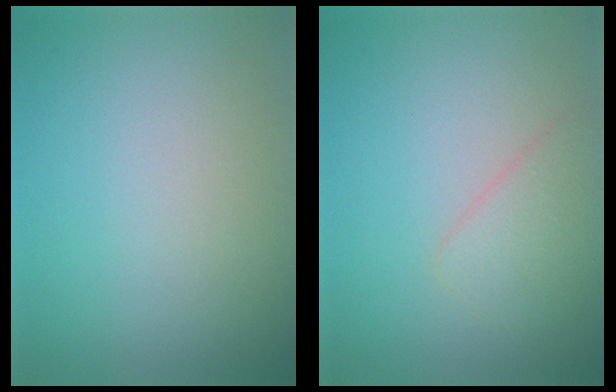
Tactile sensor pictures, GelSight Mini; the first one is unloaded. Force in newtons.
{"total": 2.1, "press": 2.1, "slide": 0.1}